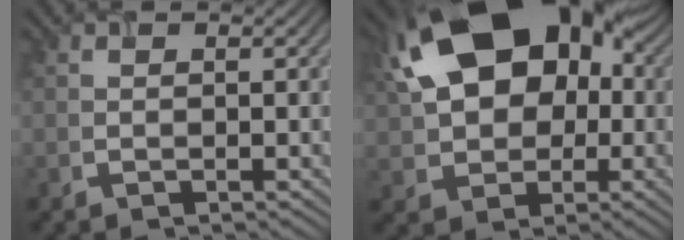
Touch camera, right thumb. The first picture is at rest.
{"total": 19.7, "force": [4.9, 13.6, 13.4], "torque": [-0.231, 0.042, 0.085]}